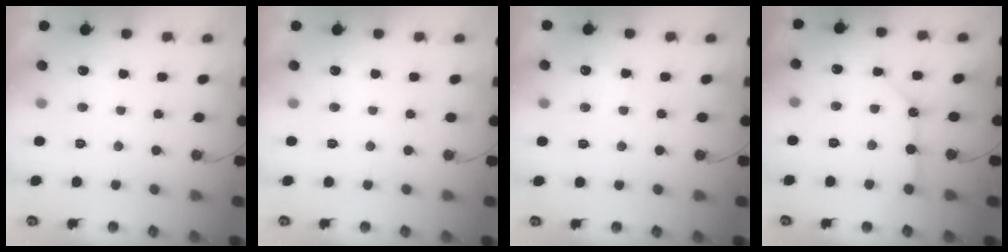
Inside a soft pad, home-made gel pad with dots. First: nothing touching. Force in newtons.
{"total": 0.0}
{"total": 4.5, "press": 4.5, "slide": 0.6}
{"total": 10.2, "press": 10.1, "slide": 1.0}